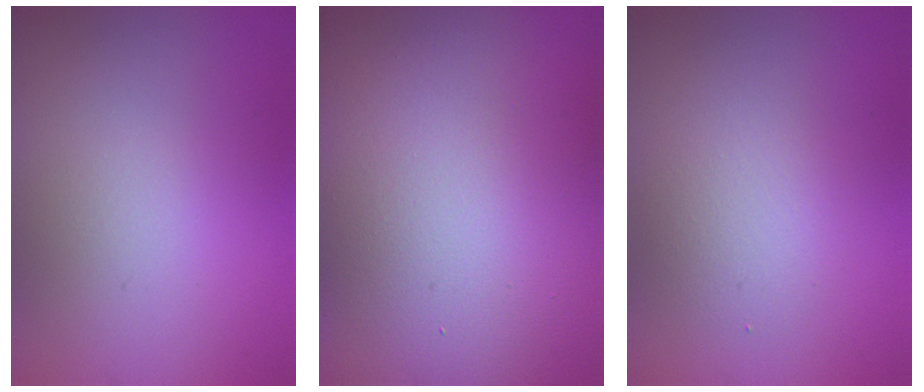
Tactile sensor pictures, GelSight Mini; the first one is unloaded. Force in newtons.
{"total": 27.9, "press": 27.8, "slide": 1.4}
{"total": 2.4, "press": 2.4, "slide": 0.2}